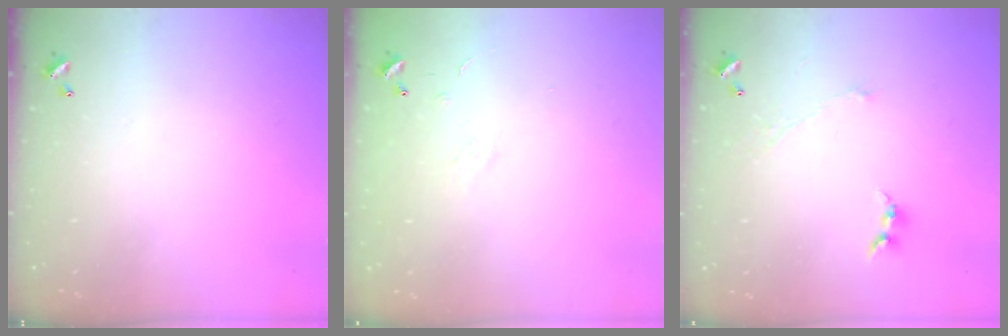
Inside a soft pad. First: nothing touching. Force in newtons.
{"total": 4.7, "press": 4.6, "slide": 0.7}
{"total": 0.0}